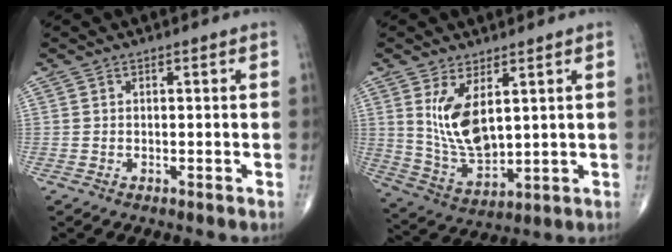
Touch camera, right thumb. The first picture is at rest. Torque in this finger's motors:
{"motor_torque": [-0.52, 1.21, 1.08, 0.24, 0.10]}